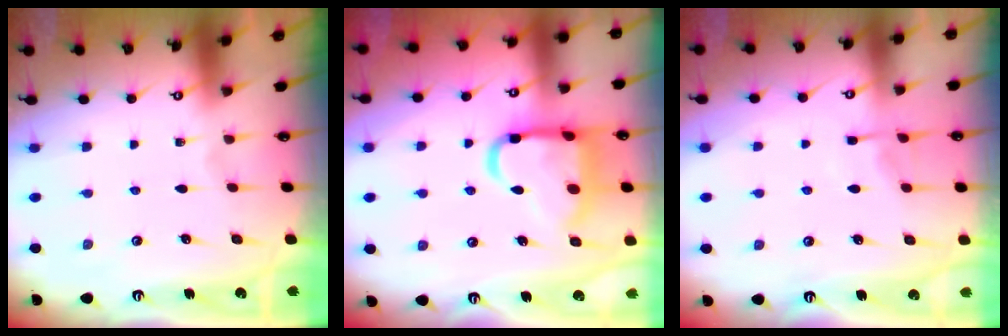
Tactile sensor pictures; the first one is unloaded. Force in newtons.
{"total": 16.9, "press": 16.8, "slide": 1.8}
{"total": 4.7, "press": 4.7, "slide": 0.4}